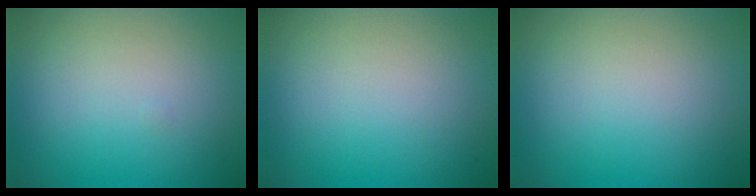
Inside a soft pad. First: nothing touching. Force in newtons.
{"total": 0.0}
{"total": 0.0}